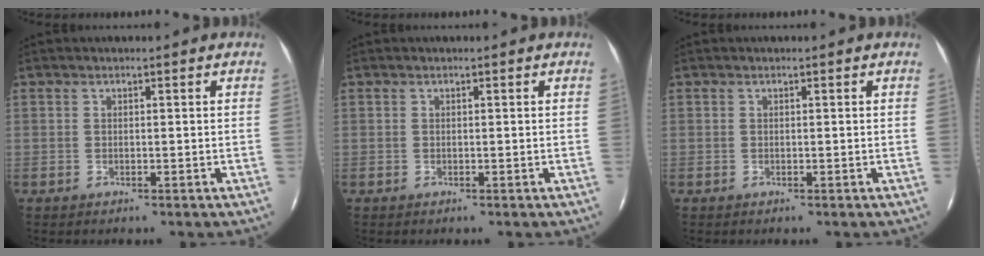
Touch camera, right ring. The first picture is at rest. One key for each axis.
{"total": 0.0}
{"total": 0.0}